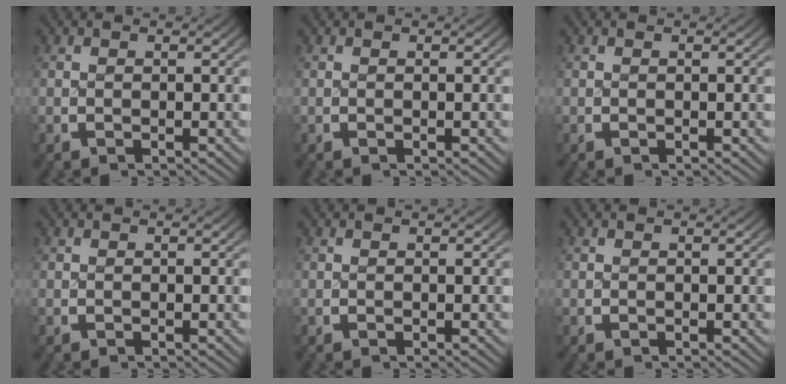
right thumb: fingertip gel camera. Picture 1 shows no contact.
{"total": 0.0}
{"total": 0.0}
{"total": 0.0}
{"total": 0.0}
{"total": 0.0}